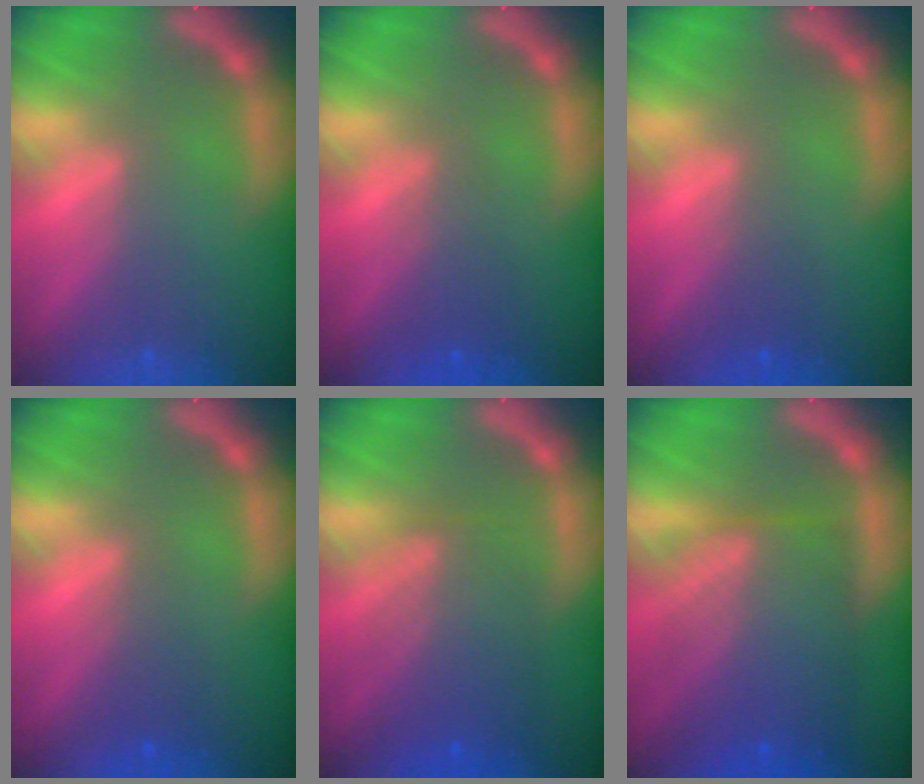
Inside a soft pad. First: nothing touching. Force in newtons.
{"total": 2.5}
{"total": 1.4}
{"total": 2.0}
{"total": 6.1}
{"total": 9.0}